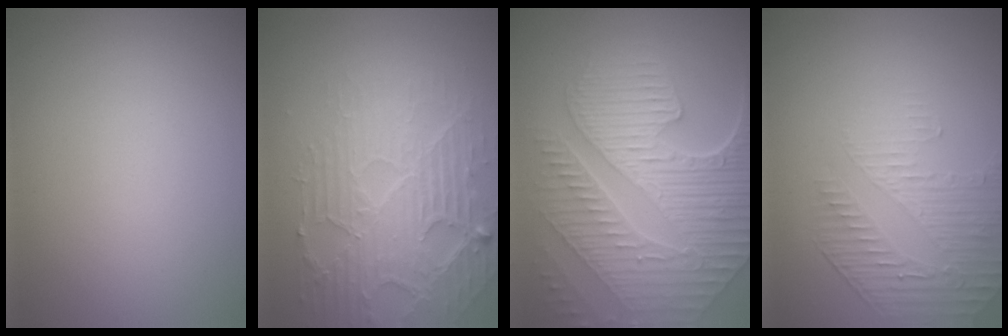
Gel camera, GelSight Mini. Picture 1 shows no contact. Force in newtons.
{"total": 5.3, "press": 4.4, "slide": 3.0}
{"total": 9.9, "press": 6.7, "slide": 7.3}
{"total": 1.9, "press": 1.3, "slide": 1.3}